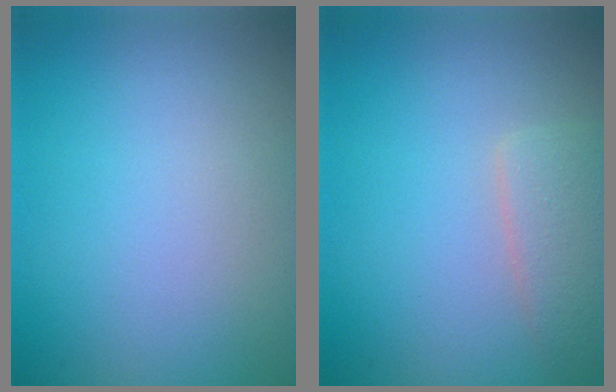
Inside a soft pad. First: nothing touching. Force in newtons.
{"total": 2.5, "press": 2.5, "slide": 0.1}